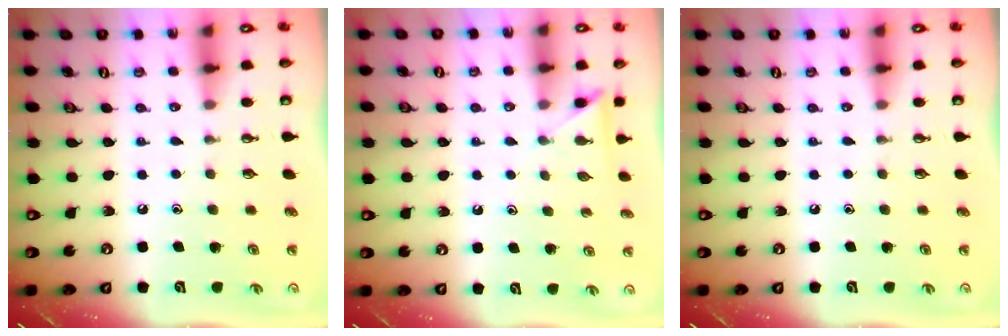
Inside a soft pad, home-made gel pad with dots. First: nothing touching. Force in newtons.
{"total": 3.6, "press": 3.5, "slide": 0.4}
{"total": 0.0}